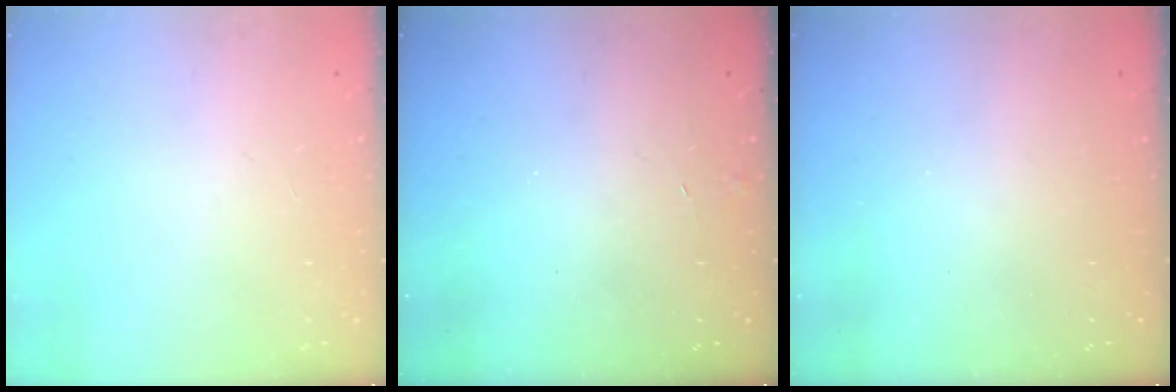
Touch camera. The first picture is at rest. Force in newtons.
{"total": 4.3, "press": 4.2, "slide": 0.4}
{"total": 0.0}